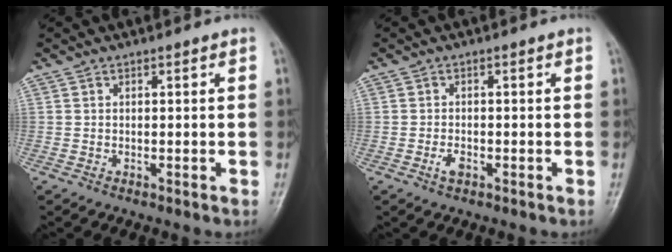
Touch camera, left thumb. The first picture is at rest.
{"total": 1.7, "force": [-0.8, 0.9, 1.2], "torque": [-0.025, 0.002, -0.014]}